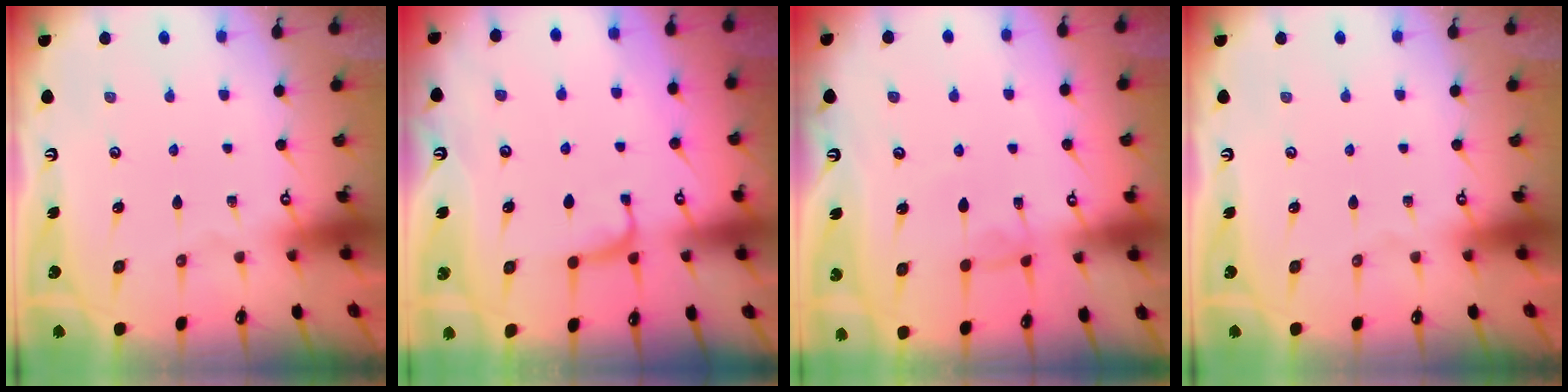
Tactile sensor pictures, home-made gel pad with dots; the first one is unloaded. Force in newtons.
{"total": 2.0, "press": 1.9, "slide": 0.4}
{"total": 1.5, "press": 1.4, "slide": 0.4}
{"total": 0.0}